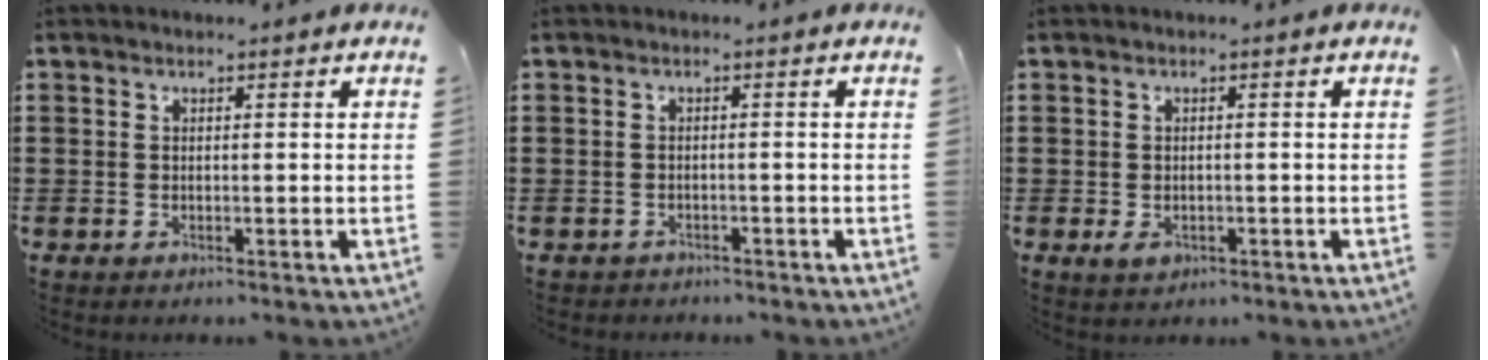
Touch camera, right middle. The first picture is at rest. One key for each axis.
{"total": 1.0, "fx": -0.9, "fy": 0.3, "fz": -0.1, "tx": -0.002, "ty": 0.001, "tz": -0.021}
{"total": 1.3, "fx": -0.4, "fy": 0.8, "fz": 0.9, "tx": -0.019, "ty": 0.001, "tz": -0.009}